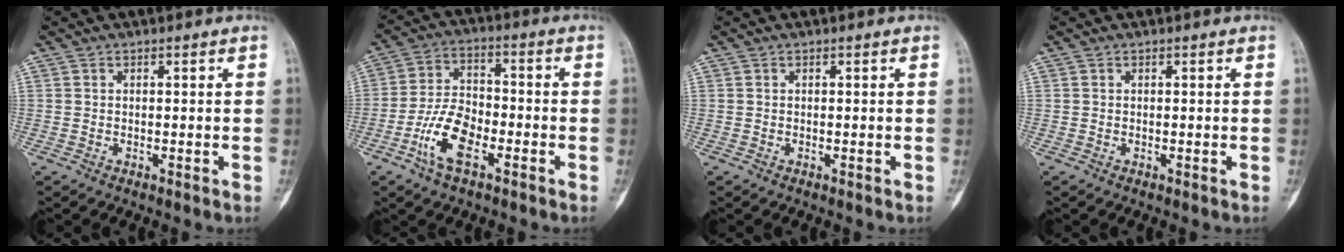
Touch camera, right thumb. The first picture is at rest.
{"total": 10.2, "force": [-4.5, 5.0, 7.6], "torque": [-0.147, 0.024, -0.089]}
{"total": 0.0}
{"total": 0.0}